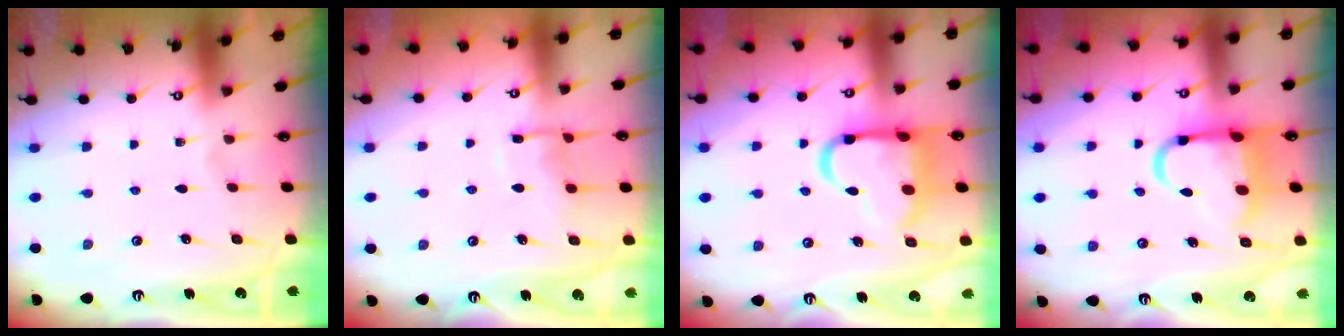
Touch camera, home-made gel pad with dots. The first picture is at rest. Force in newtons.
{"total": 9.2, "press": 9.2, "slide": 1.0}
{"total": 15.7, "press": 15.6, "slide": 1.8}
{"total": 11.0, "press": 10.8, "slide": 1.8}